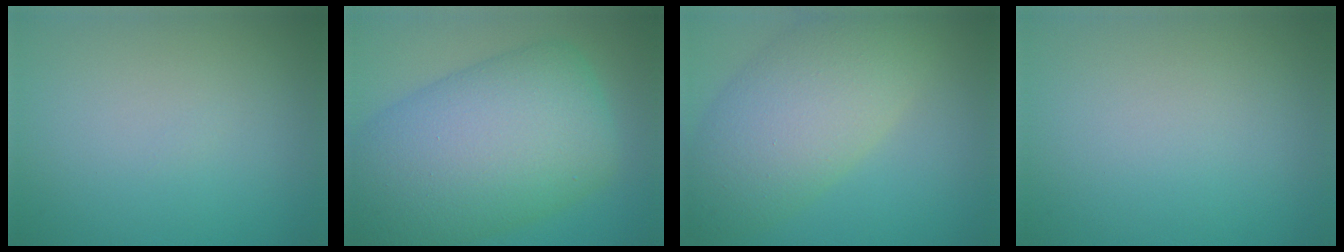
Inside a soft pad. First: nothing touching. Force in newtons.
{"total": 14.0, "press": 14.0, "slide": 0.2}
{"total": 8.6, "press": 8.6, "slide": 0.8}
{"total": 0.0}